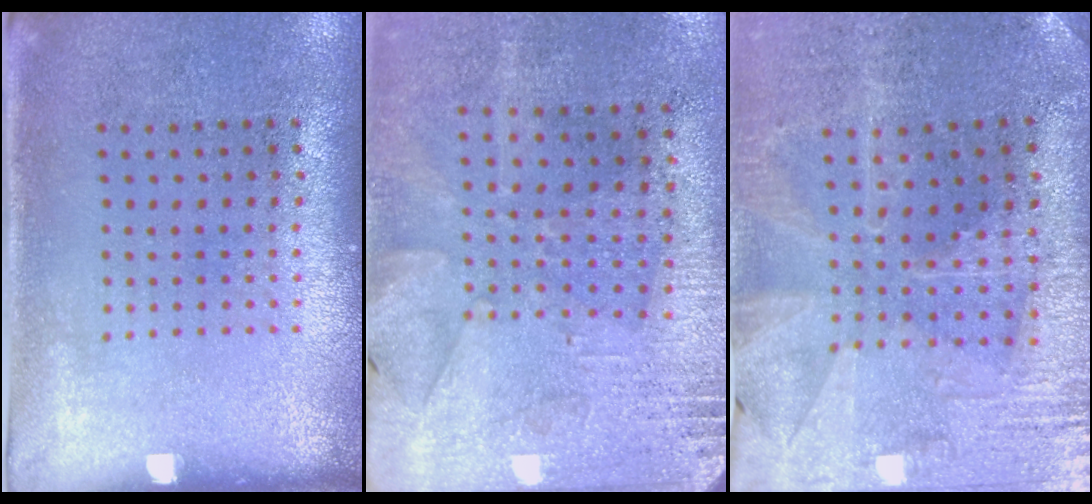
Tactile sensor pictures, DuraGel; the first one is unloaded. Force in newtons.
{"total": 2.7, "press": 2.4, "slide": 1.3}
{"total": 1.4, "press": 1.3, "slide": 0.4}